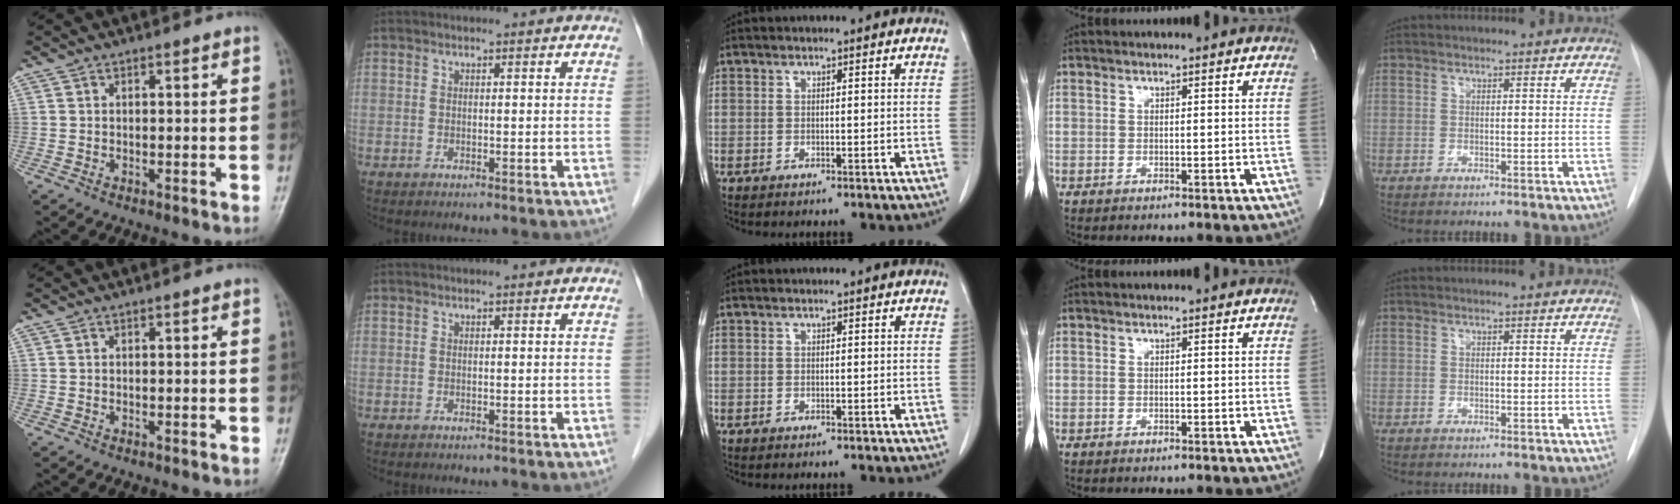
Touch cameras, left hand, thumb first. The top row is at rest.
{}